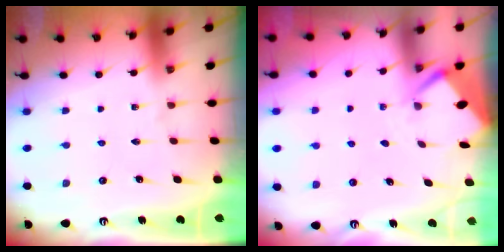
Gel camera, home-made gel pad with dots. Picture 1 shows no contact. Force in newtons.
{"total": 2.8, "press": 2.8, "slide": 0.2}